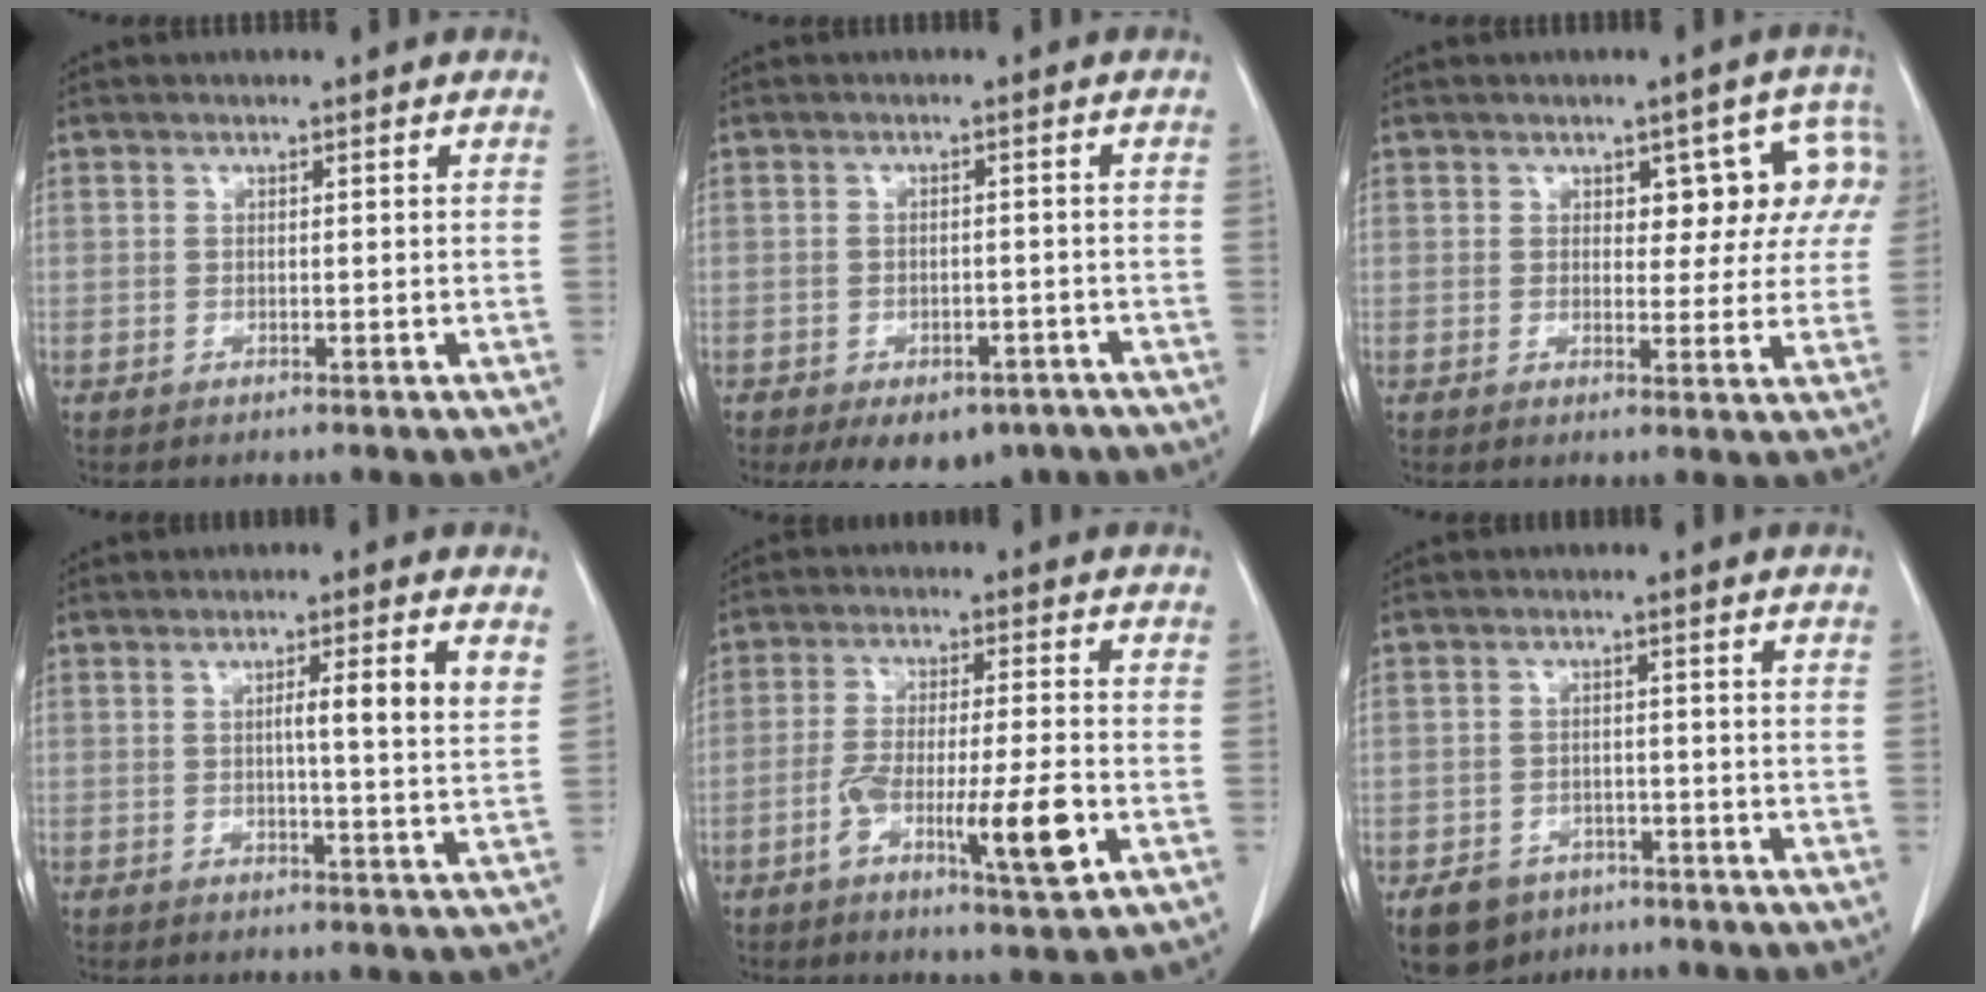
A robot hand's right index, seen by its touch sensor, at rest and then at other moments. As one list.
[{"total": 9.8, "force": [-6.8, 5.3, 4.5], "torque": [-0.057, 0.005, -0.087]}, {"total": 7.1, "force": [2.3, 4.0, 5.4], "torque": [-0.034, 0.026, 0.024]}, {"total": 6.3, "force": [2.1, -0.2, 5.9], "torque": [-0.083, 0.000, 0.025]}, {"total": 10.8, "force": [-3.8, 1.1, 10.0], "torque": [-0.173, -0.006, -0.064]}, {"total": 5.6, "force": [-3.8, 3.9, 1.3], "torque": [-0.029, 0.002, -0.053]}]